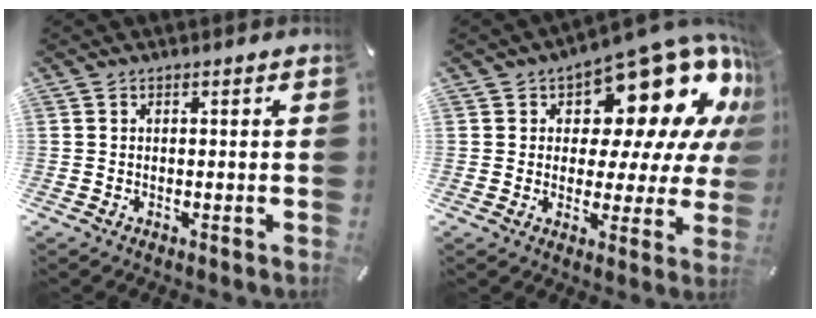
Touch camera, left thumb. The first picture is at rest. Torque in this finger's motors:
{"motor_torque": [2.39, 2.62, 1.98, -0.78, 0.11]}